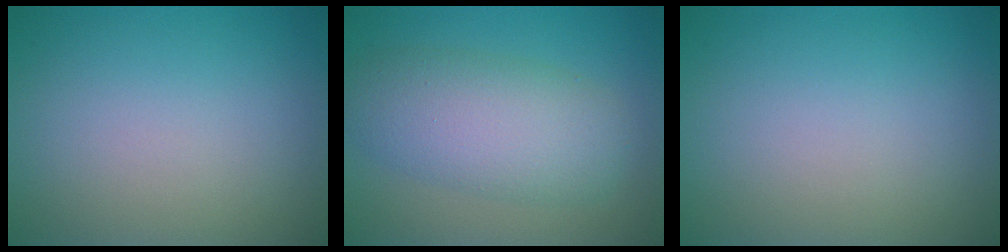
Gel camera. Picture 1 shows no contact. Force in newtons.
{"total": 6.6, "press": 6.6, "slide": 0.1}
{"total": 0.0}